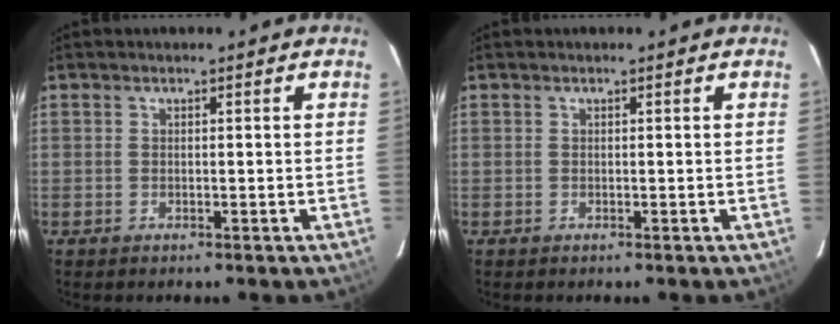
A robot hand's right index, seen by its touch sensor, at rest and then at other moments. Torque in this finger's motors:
{"motor_torque": [0.08, 0.03, 0.03, 0.01]}